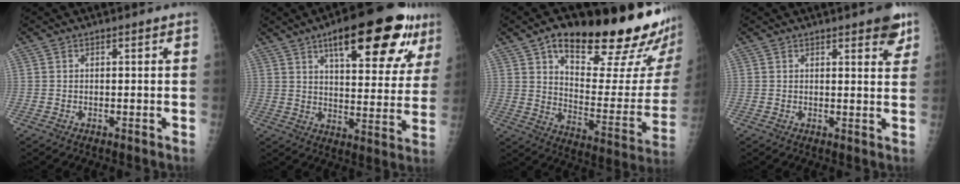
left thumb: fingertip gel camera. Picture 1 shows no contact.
{"total": 23.0, "force": [12.4, 7.9, 17.8], "torque": [-0.216, -0.023, 0.177]}
{"total": 29.4, "force": [18.5, 9.3, 20.9], "torque": [-0.262, -0.061, 0.270]}
{"total": 4.9, "force": [3.0, 1.6, 3.5], "torque": [-0.028, -0.014, 0.032]}